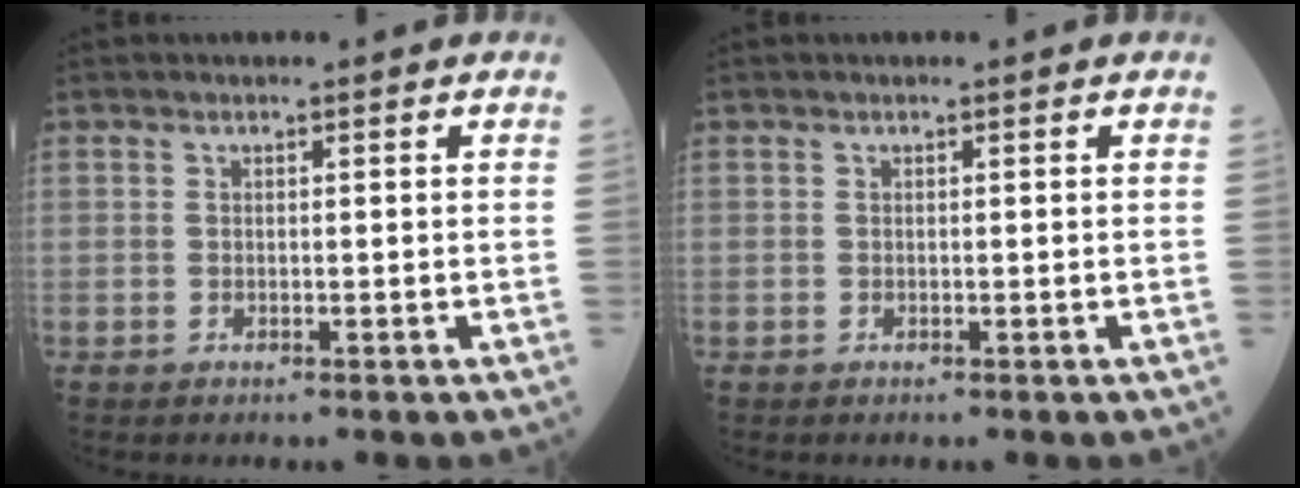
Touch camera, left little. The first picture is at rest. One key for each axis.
{"total": 0.0}